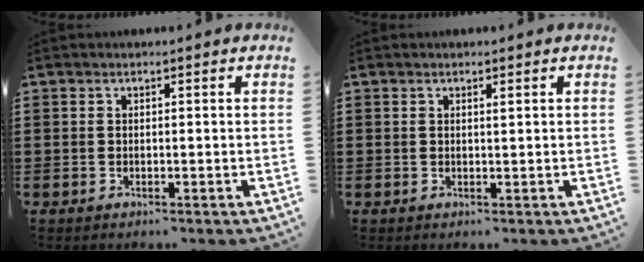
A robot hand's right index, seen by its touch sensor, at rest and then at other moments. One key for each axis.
{"total": 0.5, "fx": 0.3, "fy": 0.0, "fz": 0.4, "tx": -0.009, "ty": 0.000, "tz": 0.006}